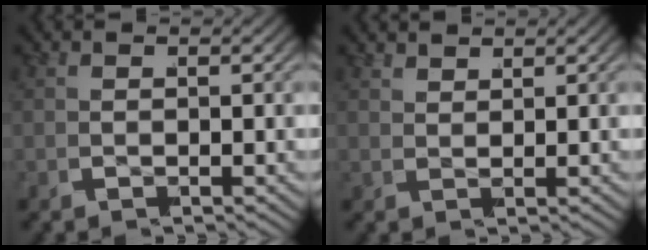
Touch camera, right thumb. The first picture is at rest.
{"total": 1.8, "force": [1.6, -0.4, -0.6], "torque": [0.017, 0.007, 0.031]}